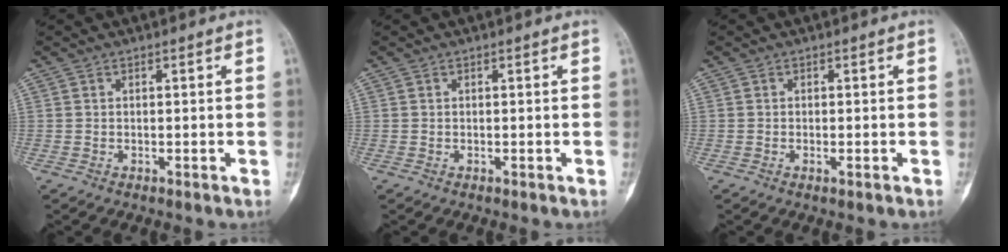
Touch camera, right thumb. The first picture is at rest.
{"total": 0.0}
{"total": 0.8, "force": [-0.3, 0.2, 0.7], "torque": [-0.014, -0.001, -0.005]}